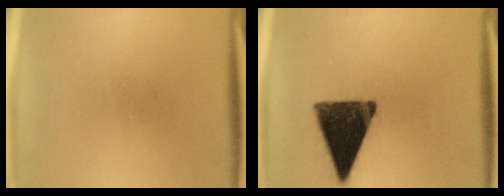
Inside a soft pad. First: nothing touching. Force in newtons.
{"total": 14.8}